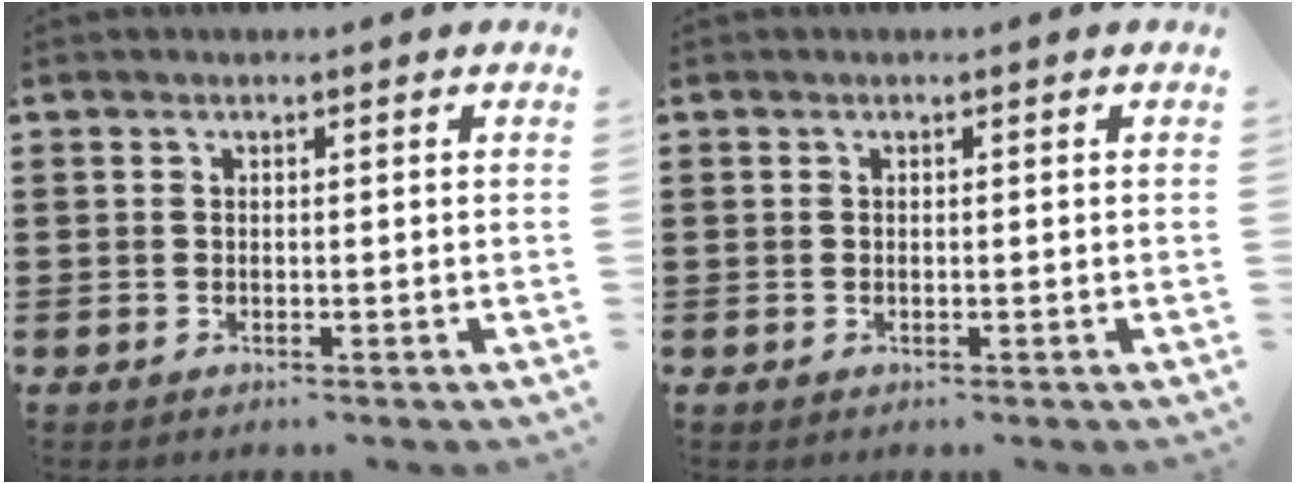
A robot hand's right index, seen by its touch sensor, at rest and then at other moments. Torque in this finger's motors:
{"motor_torque": [0.51, 1.63, 0.00, 0.00]}